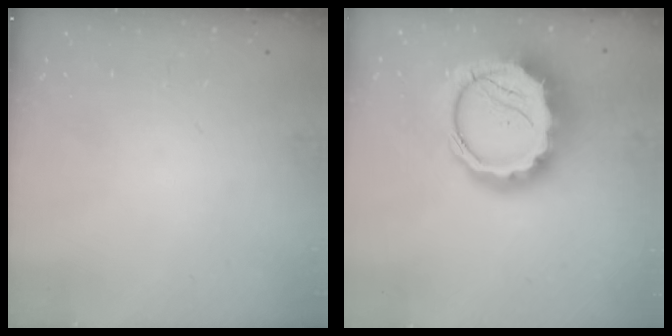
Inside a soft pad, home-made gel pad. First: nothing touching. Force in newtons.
{"total": 18.5, "press": 18.2, "slide": 3.7}